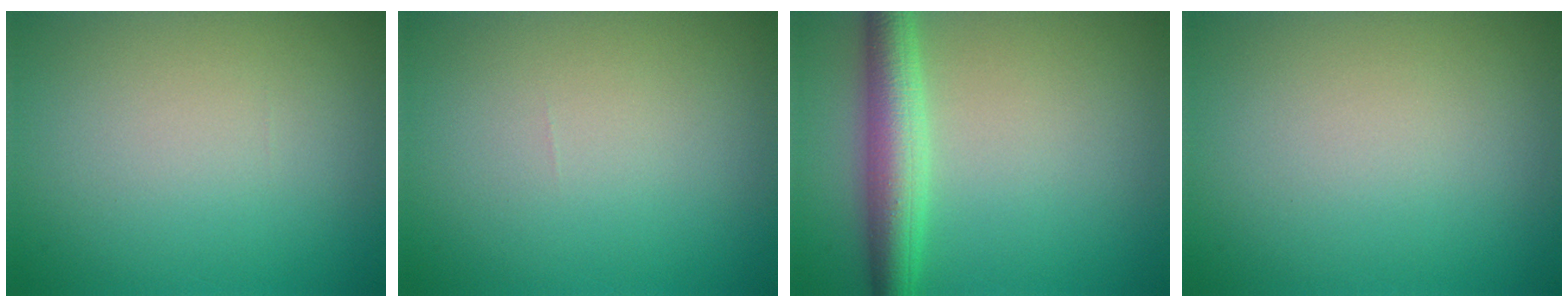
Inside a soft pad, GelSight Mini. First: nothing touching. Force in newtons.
{"total": 0.0}
{"total": 4.8, "press": 4.8, "slide": 0.1}
{"total": 0.0}